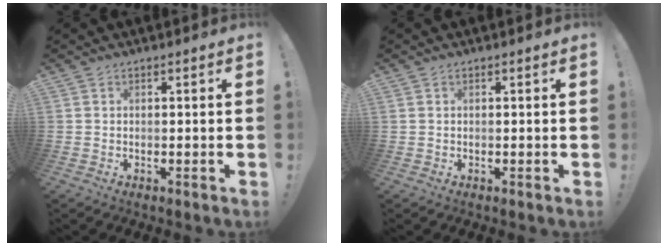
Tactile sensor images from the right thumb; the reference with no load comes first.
{"total": 0.0}